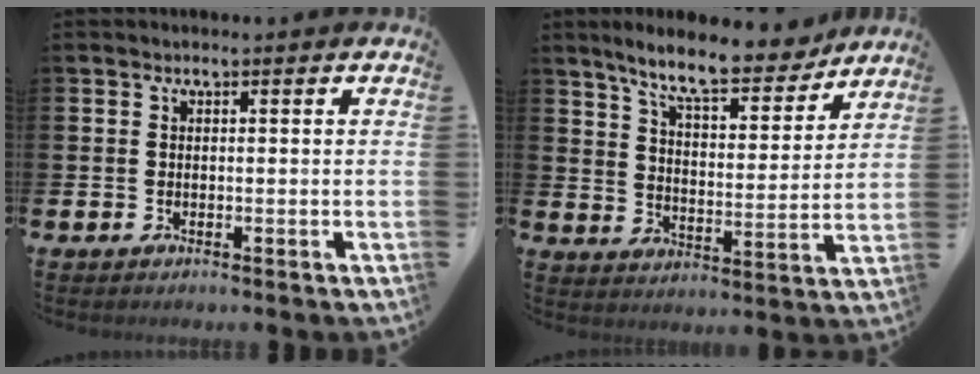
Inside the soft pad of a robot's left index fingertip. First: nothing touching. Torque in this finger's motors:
{"motor_torque": [0.41, -0.48, 0.84, 0.21]}